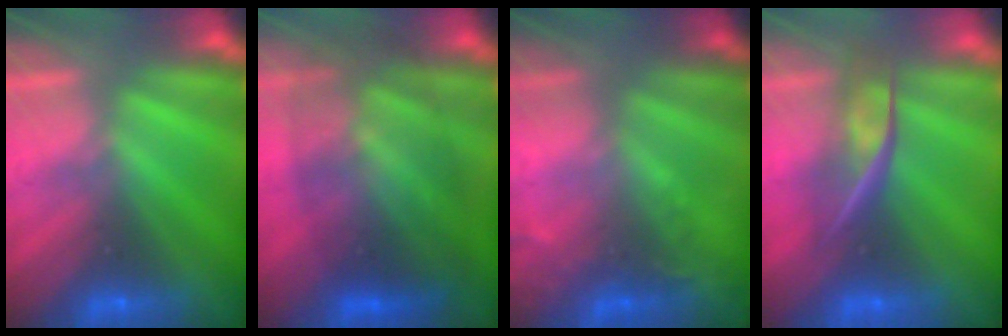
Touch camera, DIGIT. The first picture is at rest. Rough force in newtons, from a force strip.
{"total": 7.3}
{"total": 2.2}
{"total": 2.4}